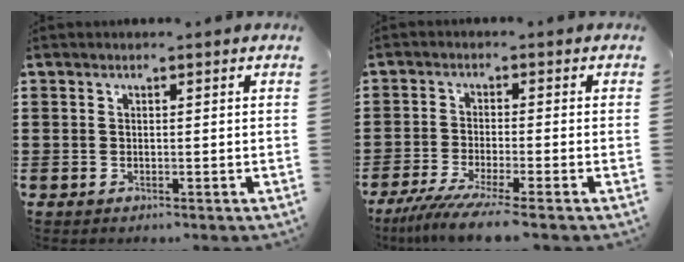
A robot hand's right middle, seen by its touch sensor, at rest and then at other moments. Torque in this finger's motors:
{"motor_torque": [1.37, -0.19, 0.21, 0.18]}